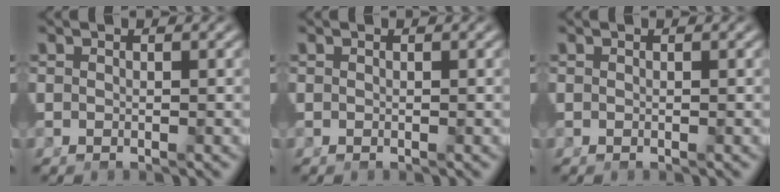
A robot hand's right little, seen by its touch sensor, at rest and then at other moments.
{"total": 0.0}
{"total": 0.0}